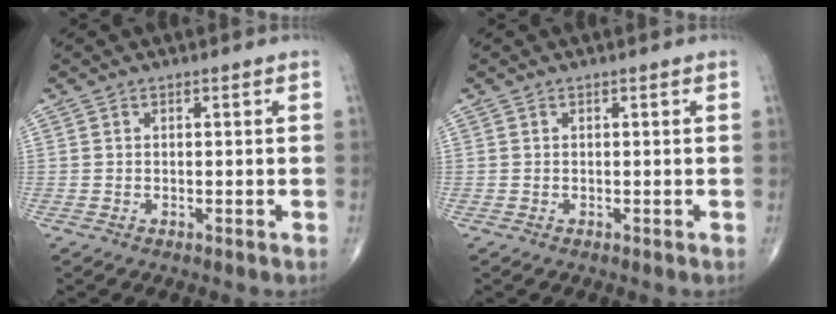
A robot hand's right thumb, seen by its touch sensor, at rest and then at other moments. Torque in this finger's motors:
{"motor_torque": [0.00, 0.00, 0.00, 0.00, 0.02]}